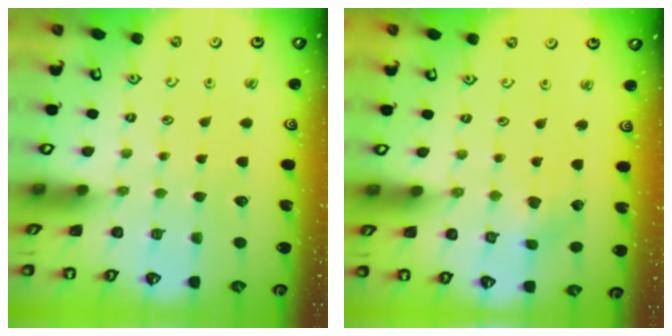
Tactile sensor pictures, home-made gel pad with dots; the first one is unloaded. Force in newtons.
{"total": 3.3, "press": 3.3, "slide": 0.3}